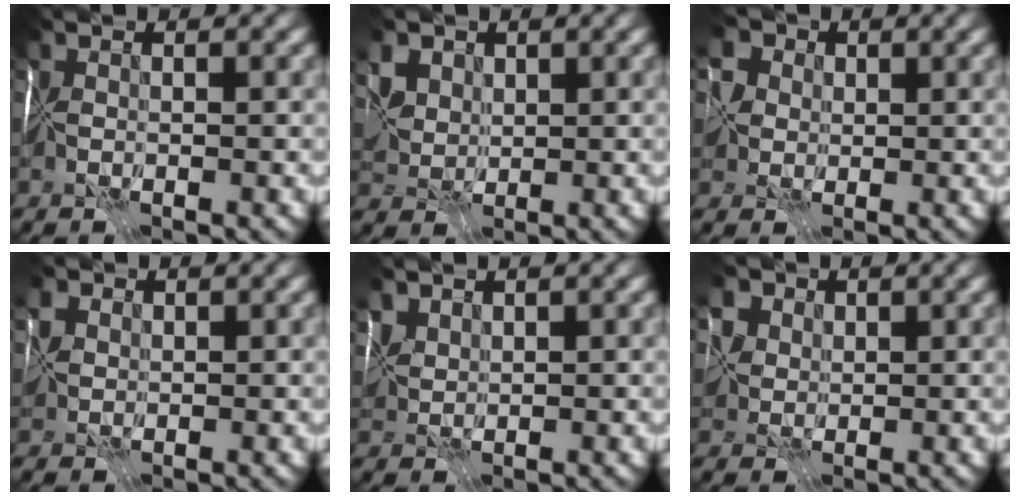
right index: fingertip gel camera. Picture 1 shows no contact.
{"total": 3.4, "force": [2.2, 2.3, 1.4], "torque": [-0.044, 0.008, 0.044]}
{"total": 3.4, "force": [1.1, 2.9, 1.4], "torque": [-0.024, 0.013, 0.010]}
{"total": 2.7, "force": [1.0, 2.0, 1.4], "torque": [-0.040, 0.010, 0.017]}
{"total": 1.6, "force": [1.6, 0.4, 0.2], "torque": [-0.003, 0.002, 0.031]}
{"total": 8.2, "force": [4.1, 6.0, 3.8], "torque": [-0.064, 0.021, 0.056]}